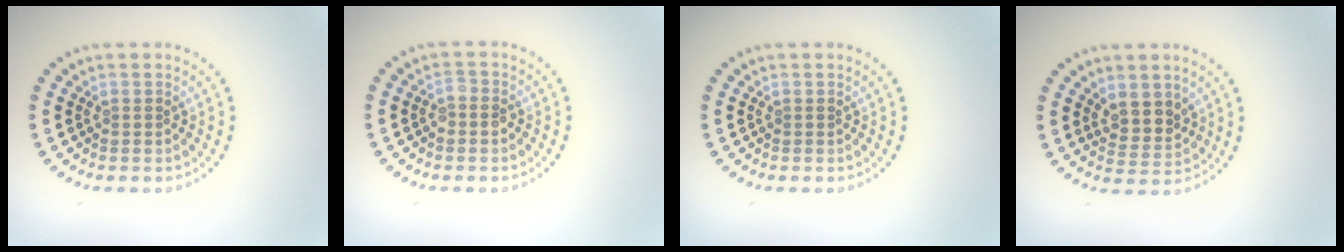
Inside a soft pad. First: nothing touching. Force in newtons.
{"total": 1.1, "press": 1.0, "slide": 0.5}
{"total": 0.0}
{"total": 2.7, "press": 2.3, "slide": 1.5}